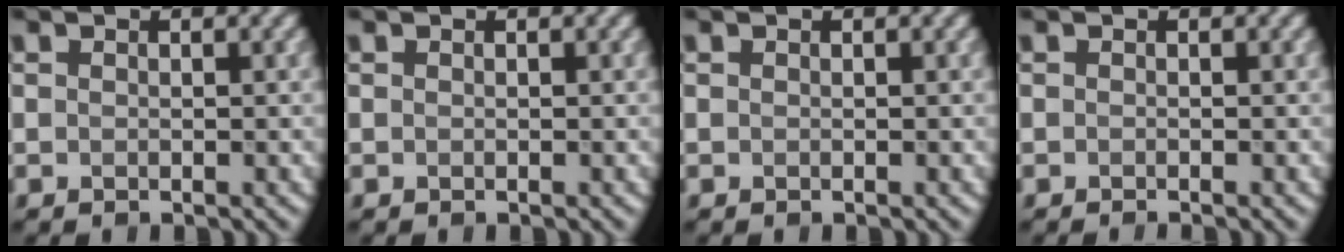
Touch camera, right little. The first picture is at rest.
{"total": 0.0}
{"total": 0.0}
{"total": 0.7, "force": [-0.4, 0.2, 0.5], "torque": [-0.004, -0.004, -0.010]}